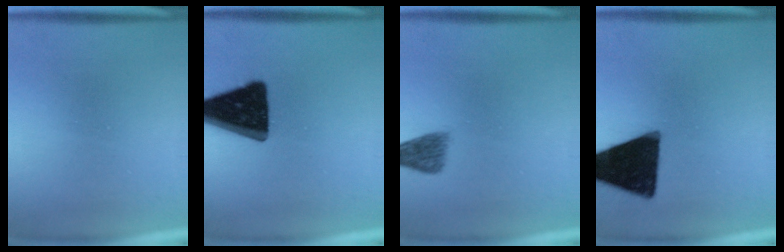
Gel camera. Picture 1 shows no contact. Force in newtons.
{"total": 18.4}
{"total": 2.7}
{"total": 18.3}